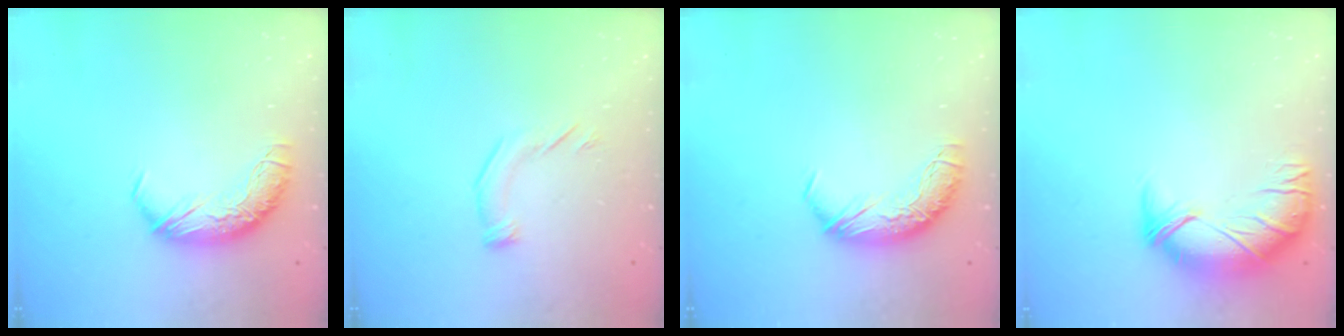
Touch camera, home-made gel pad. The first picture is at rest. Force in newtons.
{"total": 4.1, "press": 4.1, "slide": 0.7}
{"total": 0.0}
{"total": 2.5, "press": 0.5, "slide": 2.5}